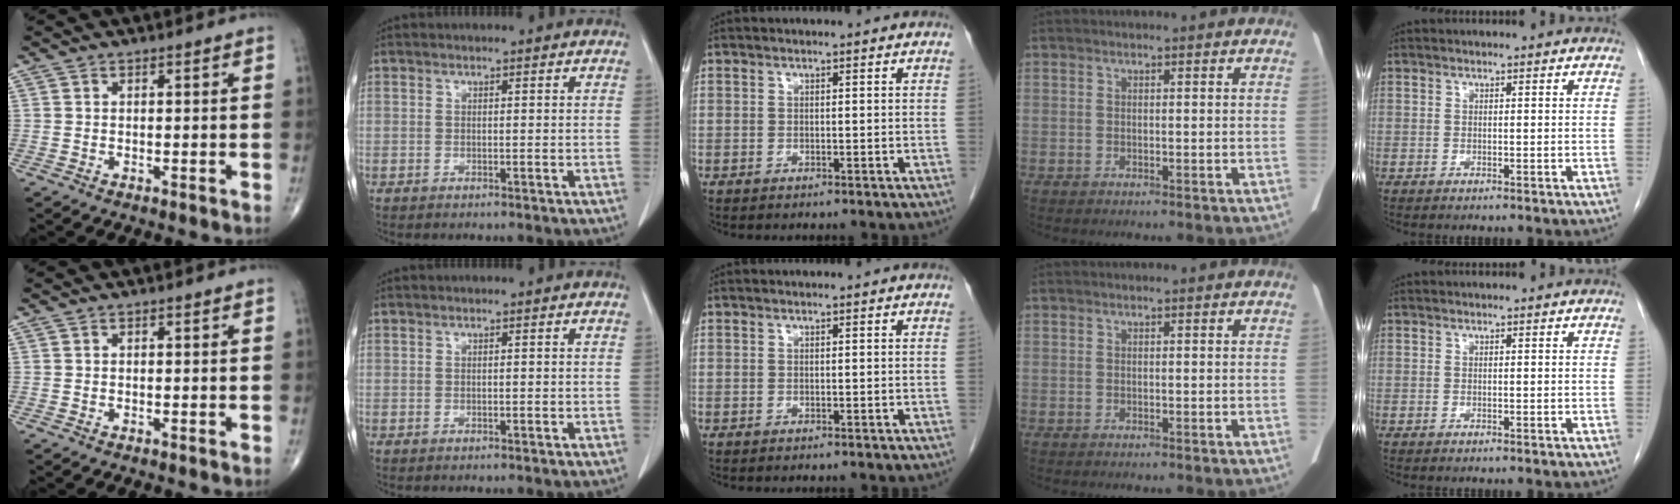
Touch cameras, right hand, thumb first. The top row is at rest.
{"index": {"total": 0.6, "force": [0.0, 0.4, 0.5], "torque": [-0.013, 0.001, 0.001]}}